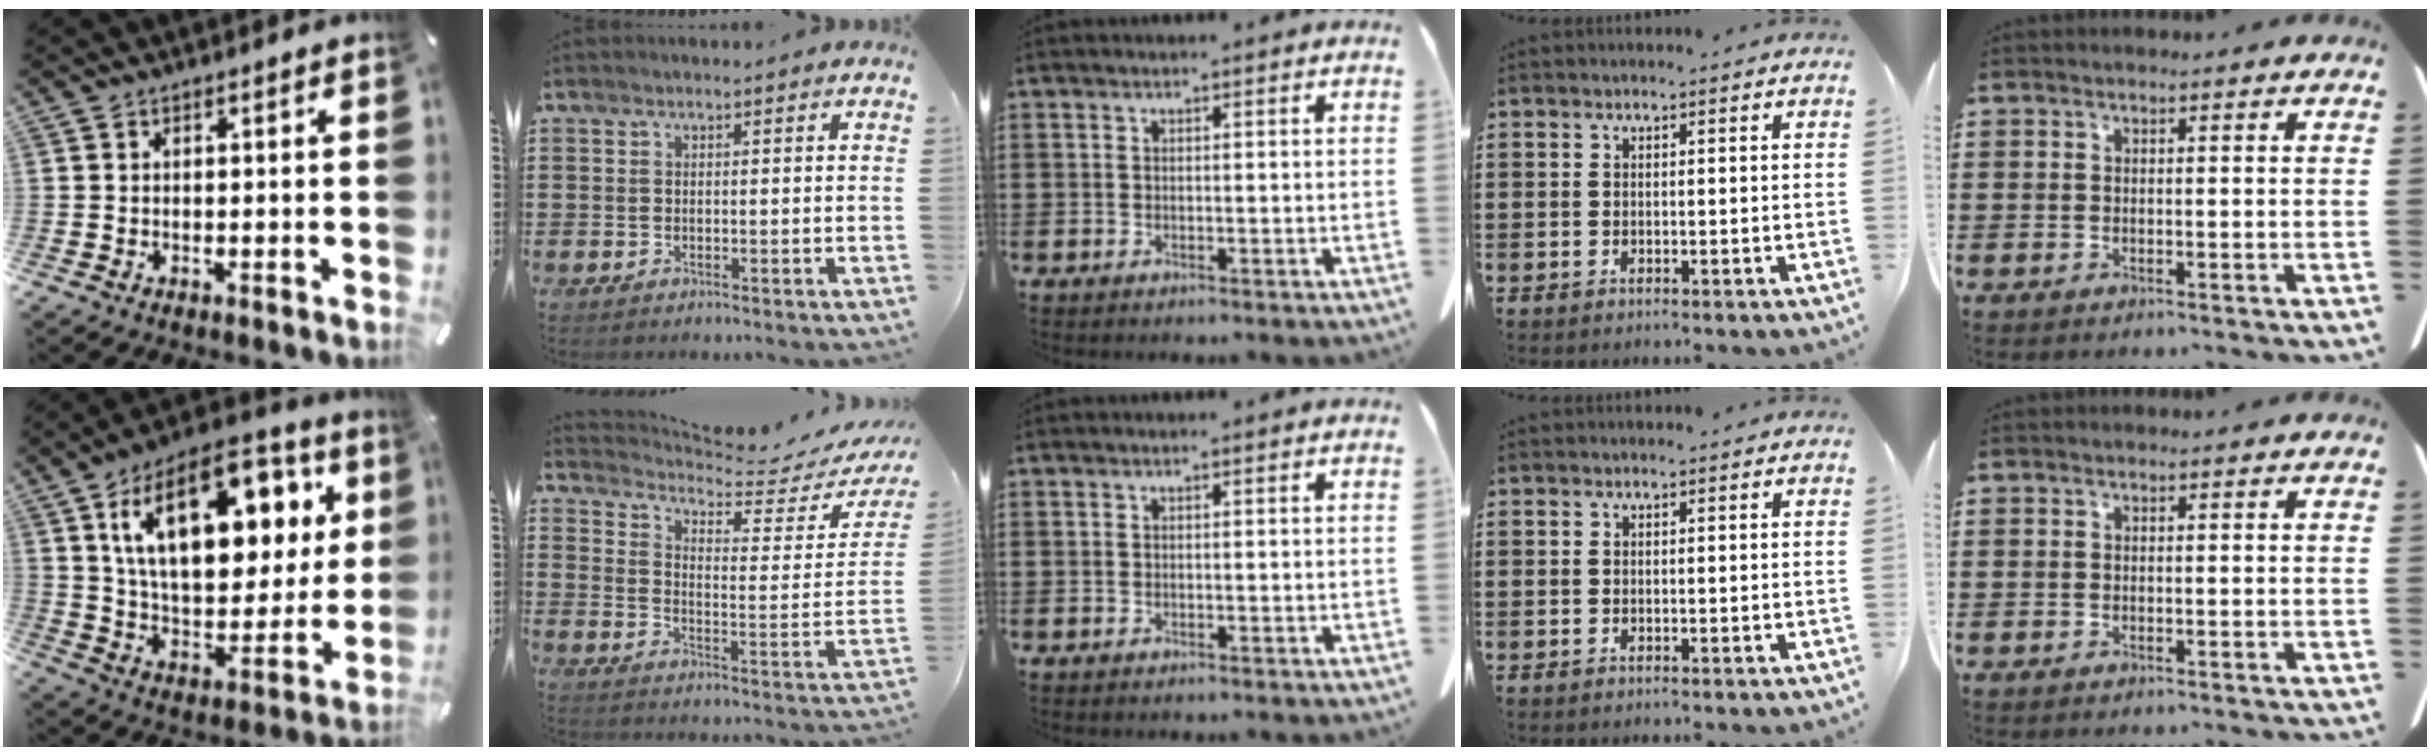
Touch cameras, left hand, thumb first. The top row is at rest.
{"thumb": {"total": 23.5, "force": [10.6, 12.8, 16.6], "torque": [-0.274, -0.034, 0.176]}, "index": {"total": 4.1, "force": [3.6, 0.7, 1.7], "torque": [-0.058, -0.033, 0.056]}}